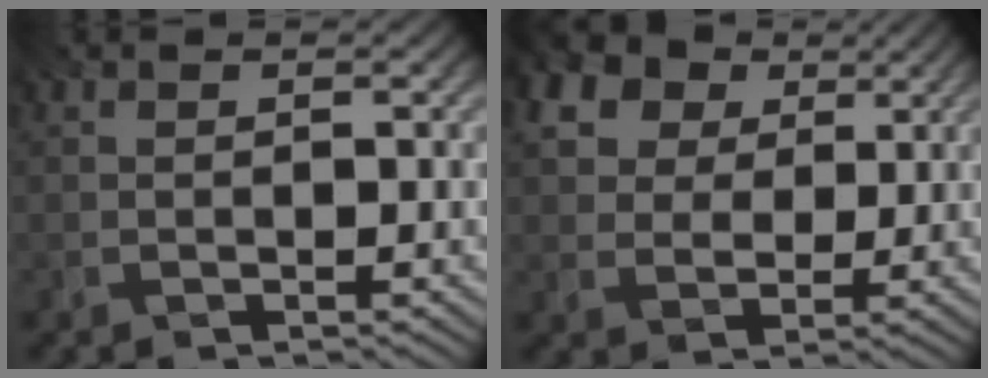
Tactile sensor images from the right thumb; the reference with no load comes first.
{"total": 13.4, "force": [6.5, 9.7, 6.5], "torque": [-0.177, 0.027, 0.133]}